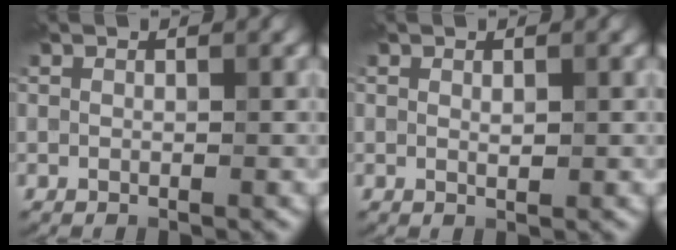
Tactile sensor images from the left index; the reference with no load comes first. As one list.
[{"total": 0.6, "force": [0.1, 0.2, 0.6], "torque": [-0.013, -0.002, 0.004]}]